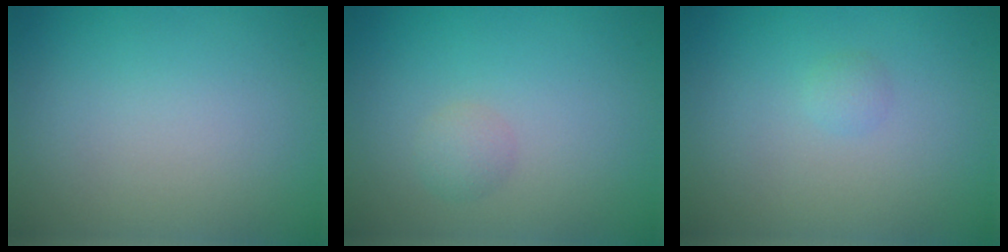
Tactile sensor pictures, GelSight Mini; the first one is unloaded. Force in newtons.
{"total": 1.3, "press": 1.3, "slide": 0.0}
{"total": 0.7, "press": 0.7, "slide": 0.0}